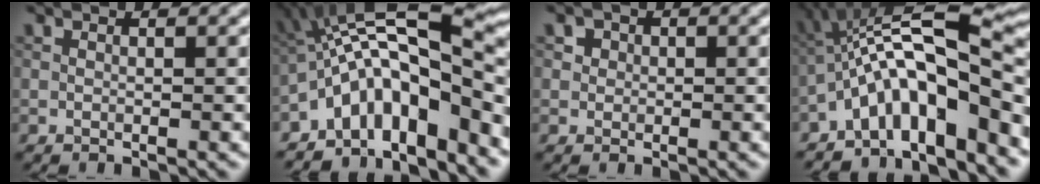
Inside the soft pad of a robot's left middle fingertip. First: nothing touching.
{"total": 11.9, "force": [-4.4, 4.2, 10.2], "torque": [-0.146, 0.028, -0.077]}
{"total": 2.5, "force": [1.0, 2.0, 1.1], "torque": [-0.010, 0.012, 0.005]}
{"total": 11.2, "force": [-4.0, 3.3, 9.9], "torque": [-0.146, 0.029, -0.073]}